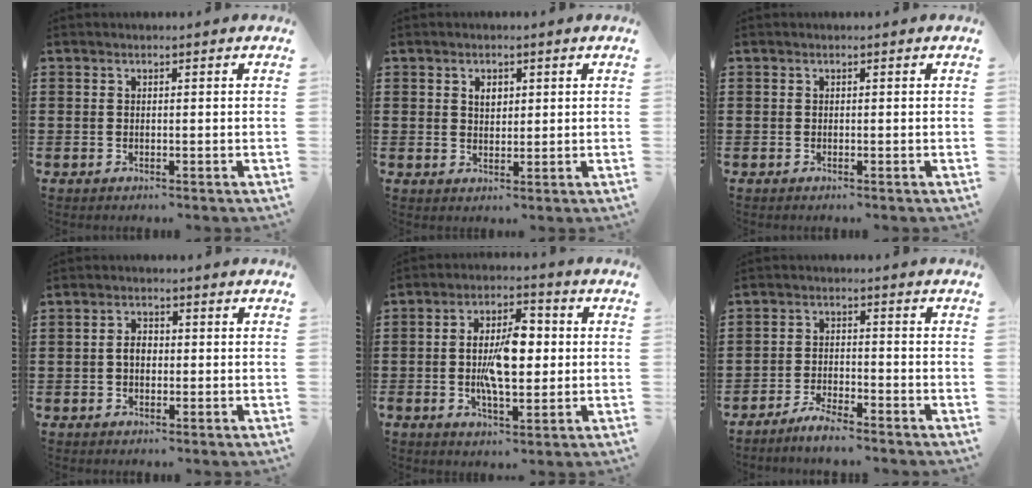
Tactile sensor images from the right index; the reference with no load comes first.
{"total": 1.9, "force": [0.9, 1.2, 1.1], "torque": [-0.018, 0.003, 0.015]}
{"total": 0.0}
{"total": 2.2, "force": [-0.2, 1.4, 1.6], "torque": [-0.032, 0.005, -0.005]}
{"total": 9.0, "force": [-0.1, 4.0, 8.1], "torque": [-0.146, 0.003, -0.010]}
{"total": 2.0, "force": [-1.9, 0.1, 0.6], "torque": [-0.013, 0.004, -0.037]}